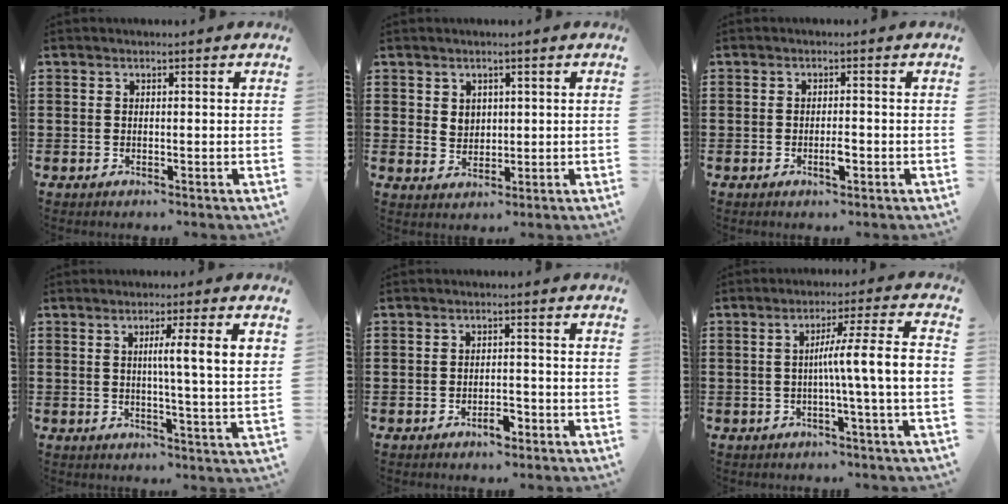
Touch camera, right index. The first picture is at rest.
{"total": 2.4, "force": [1.1, 1.9, 0.9], "torque": [-0.026, 0.006, 0.019]}
{"total": 2.4, "force": [-0.9, 0.7, 2.1], "torque": [-0.037, 0.000, -0.016]}
{"total": 6.0, "force": [1.5, -0.2, 5.8], "torque": [-0.106, -0.008, 0.018]}
{"total": 2.6, "force": [-1.8, 1.0, 1.6], "torque": [-0.030, 0.002, -0.034]}
{"total": 7.5, "force": [-1.0, -0.7, 7.4], "torque": [-0.133, -0.006, -0.024]}